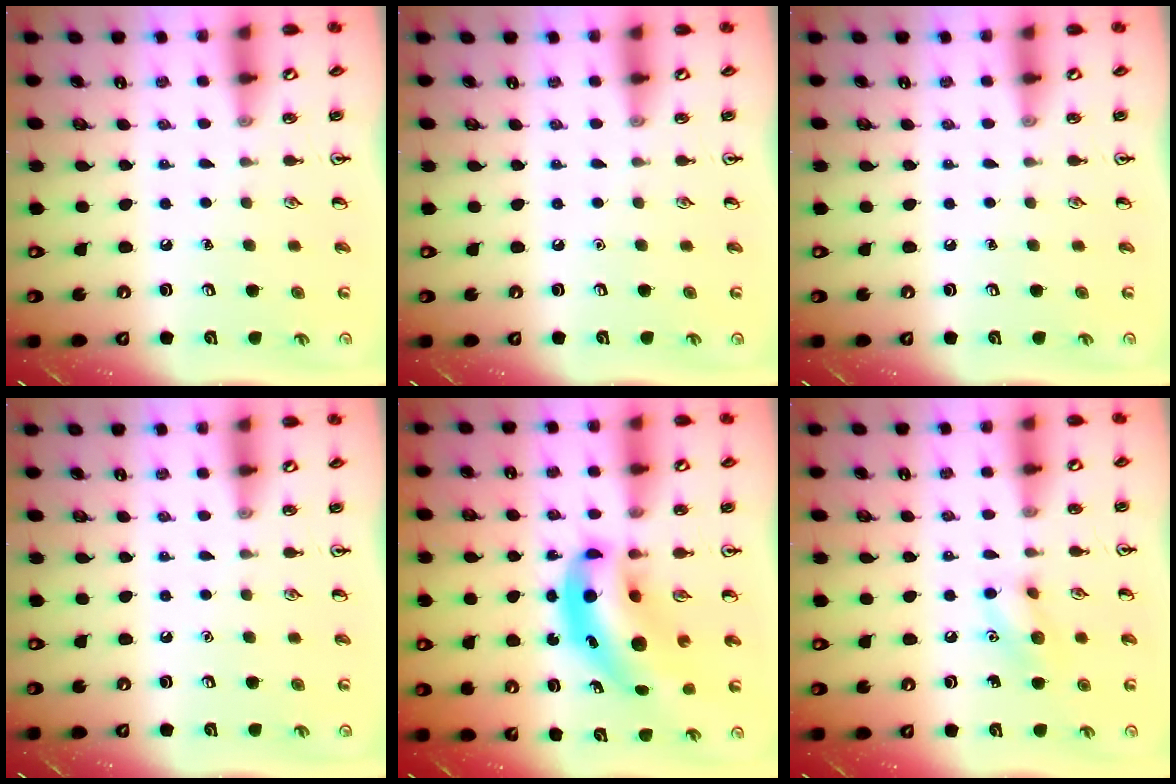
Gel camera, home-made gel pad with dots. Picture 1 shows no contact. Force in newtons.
{"total": 0.0}
{"total": 0.0}
{"total": 0.0}
{"total": 11.7, "press": 11.2, "slide": 3.4}
{"total": 8.5, "press": 8.4, "slide": 1.0}